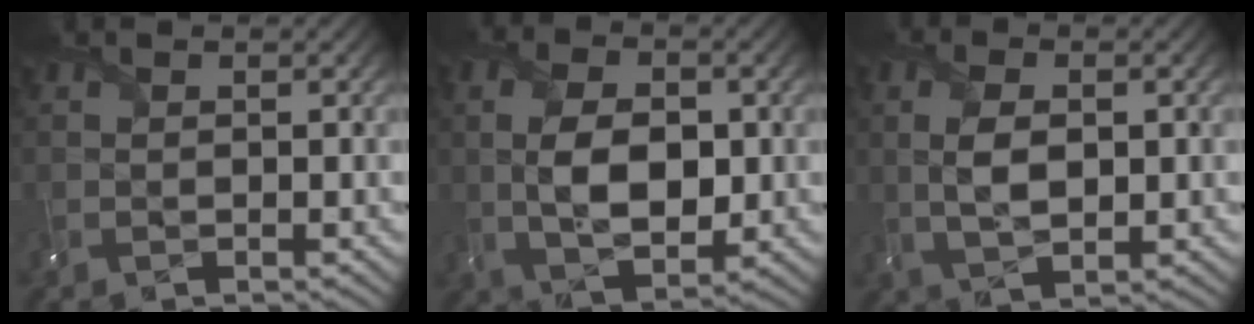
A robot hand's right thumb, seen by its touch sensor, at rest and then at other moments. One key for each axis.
{"total": 7.9, "fx": -0.5, "fy": 4.3, "fz": 6.6, "tx": -0.134, "ty": -0.006, "tz": -0.013}
{"total": 4.6, "fx": -0.2, "fy": 2.1, "fz": 4.1, "tx": -0.086, "ty": -0.004, "tz": -0.003}